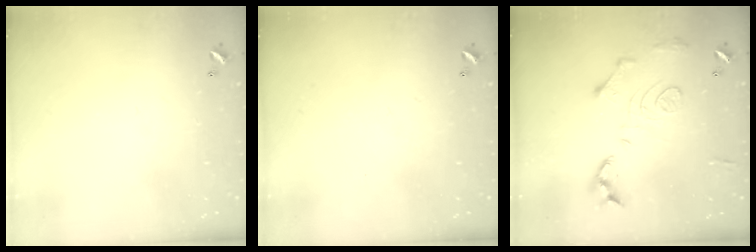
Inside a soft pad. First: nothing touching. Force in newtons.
{"total": 0.0}
{"total": 14.2, "press": 14.1, "slide": 1.2}